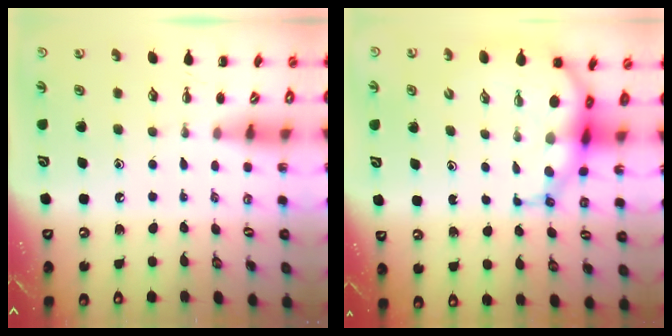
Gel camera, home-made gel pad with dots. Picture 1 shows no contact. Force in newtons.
{"total": 9.3, "press": 8.9, "slide": 2.6}